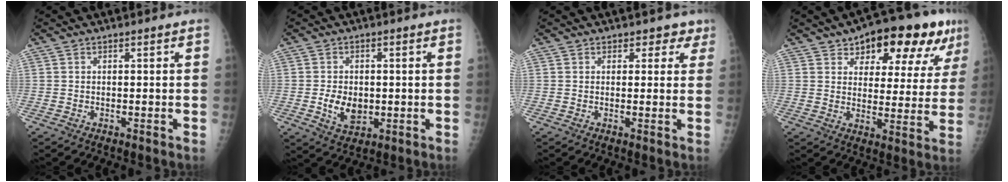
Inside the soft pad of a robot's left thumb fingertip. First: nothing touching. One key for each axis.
{"total": 6.1, "fx": -0.6, "fy": 4.3, "fz": 4.2, "tx": -0.057, "ty": -0.004, "tz": -0.002}
{"total": 2.9, "fx": 1.9, "fy": 2.1, "fz": 0.8, "tx": 0.026, "ty": -0.006, "tz": 0.016}
{"total": 17.8, "fx": 10.4, "fy": 8.2, "fz": 11.9, "tx": -0.111, "ty": -0.019, "tz": 0.145}